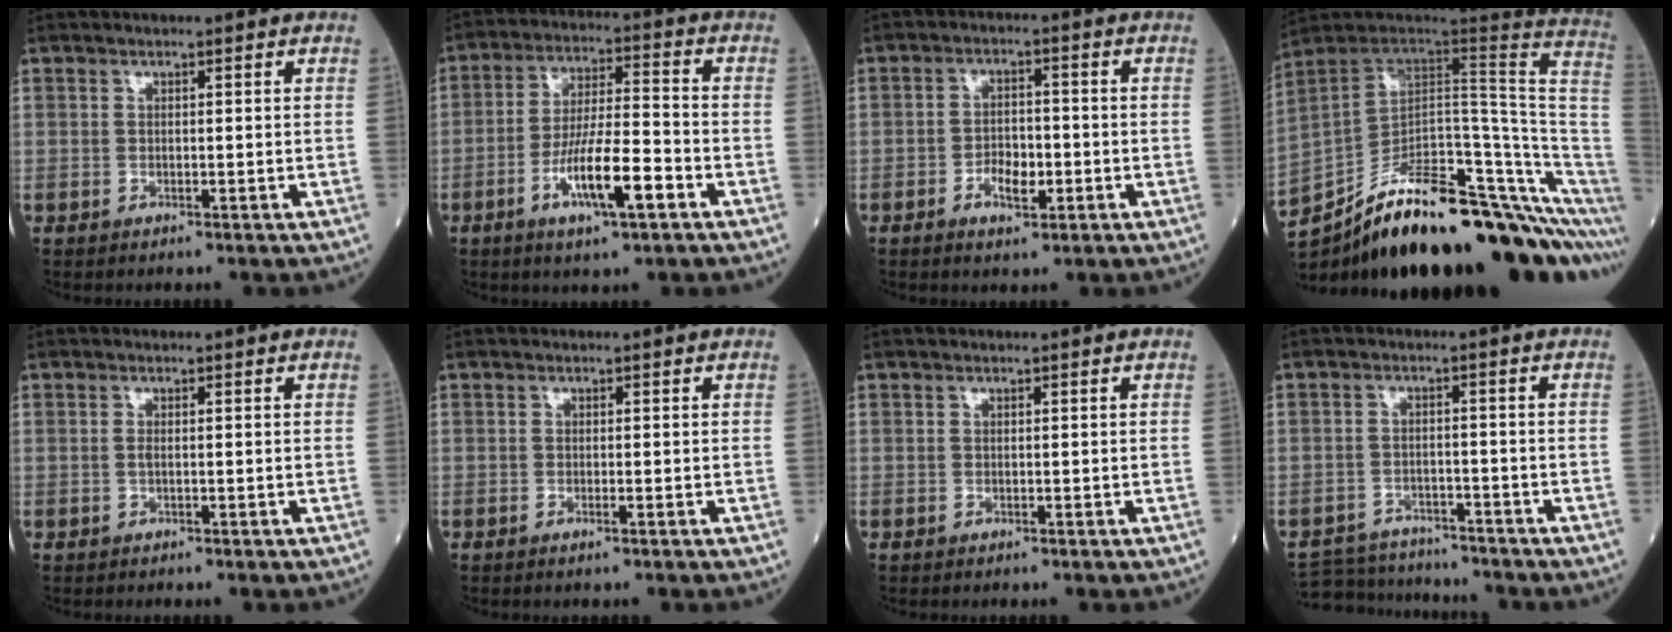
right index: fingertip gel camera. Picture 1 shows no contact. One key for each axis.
{"total": 10.5, "fx": -4.6, "fy": 1.6, "fz": 9.4, "tx": -0.170, "ty": -0.003, "tz": -0.081}
{"total": 4.6, "fx": -1.8, "fy": 2.2, "fz": 3.6, "tx": -0.059, "ty": 0.004, "tz": -0.030}
{"total": 31.3, "fx": -19.9, "fy": 7.3, "fz": 23.0, "tx": -0.289, "ty": 0.000, "tz": -0.302}
{"total": 0.6, "fx": 0.0, "fy": 0.1, "fz": 0.6, "tx": -0.015, "ty": -0.001, "tz": -0.002}
{"total": 0.6, "fx": -0.4, "fy": -0.1, "fz": 0.5, "tx": -0.007, "ty": -0.001, "tz": -0.007}
{"total": 0.0}
{"total": 8.9, "fx": -8.4, "fy": 2.7, "fz": 1.1, "tx": -0.016, "ty": 0.008, "tz": -0.126}